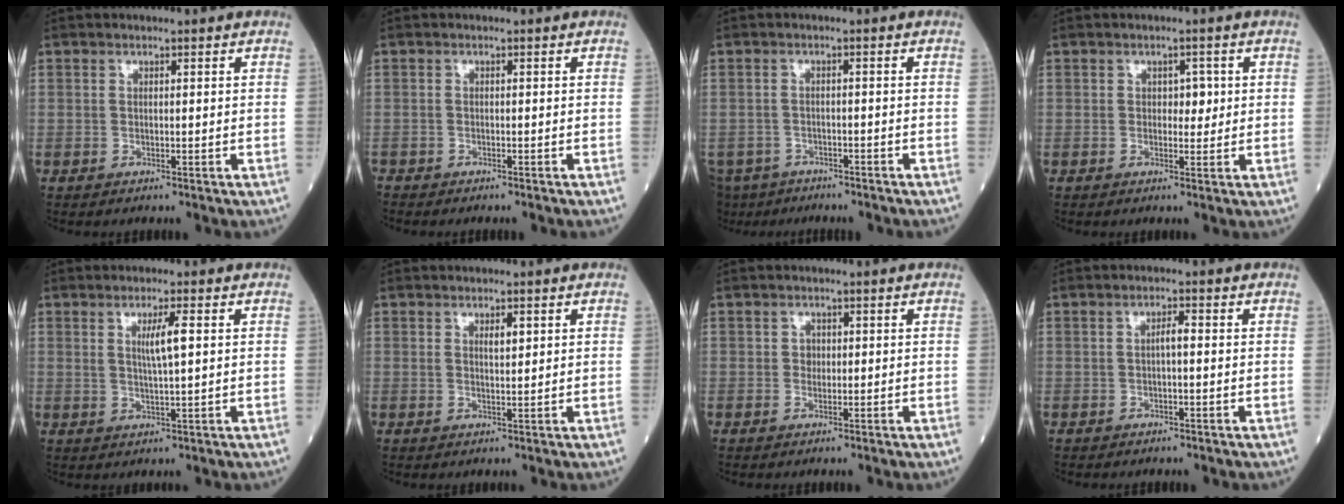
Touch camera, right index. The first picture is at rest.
{"total": 1.6, "force": [-1.6, 0.2, 0.3], "torque": [-0.006, -0.003, -0.026]}
{"total": 7.6, "force": [-6.7, 3.4, 1.4], "torque": [-0.031, -0.009, -0.103]}
{"total": 2.3, "force": [0.4, 1.4, 1.7], "torque": [-0.015, 0.002, 0.003]}
{"total": 4.0, "force": [1.2, 0.1, 3.9], "torque": [-0.070, -0.002, 0.020]}
{"total": 2.0, "force": [0.9, 0.5, 1.7], "torque": [-0.029, -0.001, 0.015]}
{"total": 1.2, "force": [0.1, 1.0, 0.5], "torque": [-0.005, 0.002, 0.001]}
{"total": 1.6, "force": [-0.1, 0.3, 1.5], "torque": [-0.025, 0.004, -0.002]}